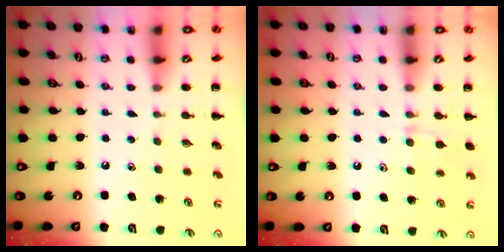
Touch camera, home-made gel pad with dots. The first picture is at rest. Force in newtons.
{"total": 7.8, "press": 7.4, "slide": 2.5}